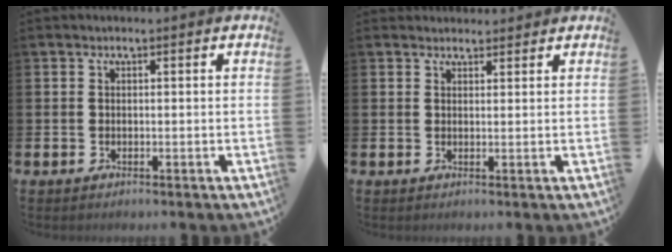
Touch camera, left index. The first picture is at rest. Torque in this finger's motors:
{"motor_torque": [0.21, -1.48, -0.07, -0.02]}